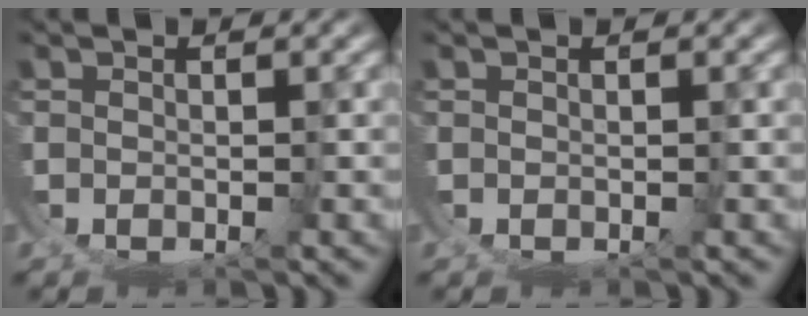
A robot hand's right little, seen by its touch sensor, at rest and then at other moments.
{"total": 0.0}